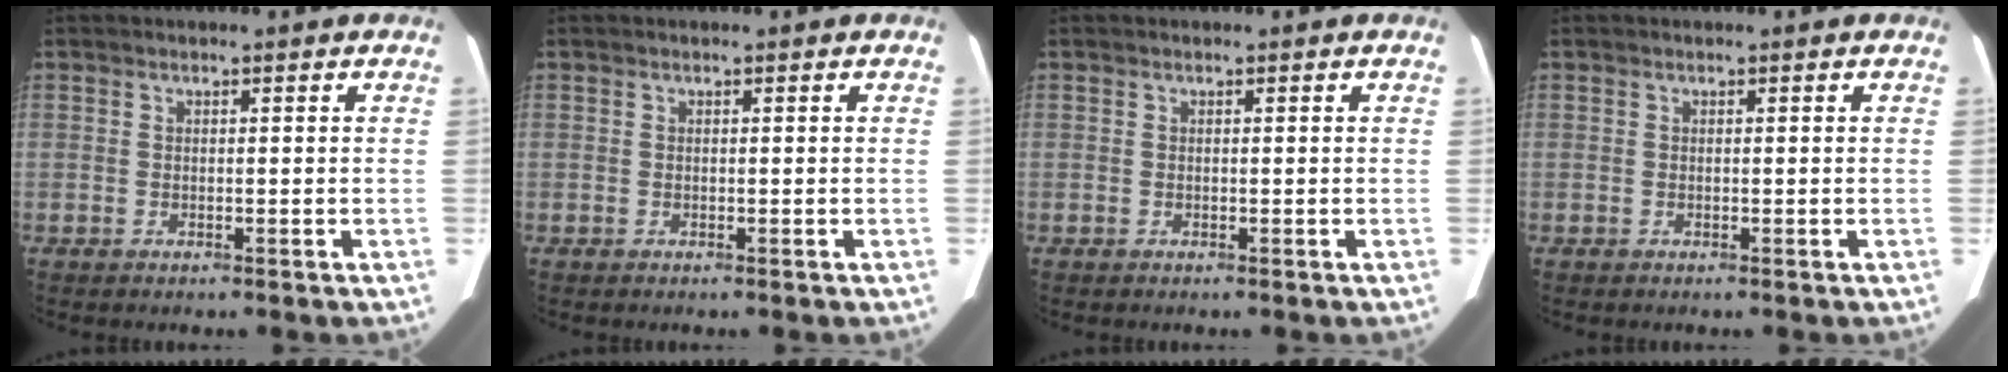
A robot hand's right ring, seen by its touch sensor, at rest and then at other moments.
{"total": 0.0}
{"total": 0.0}
{"total": 0.0}